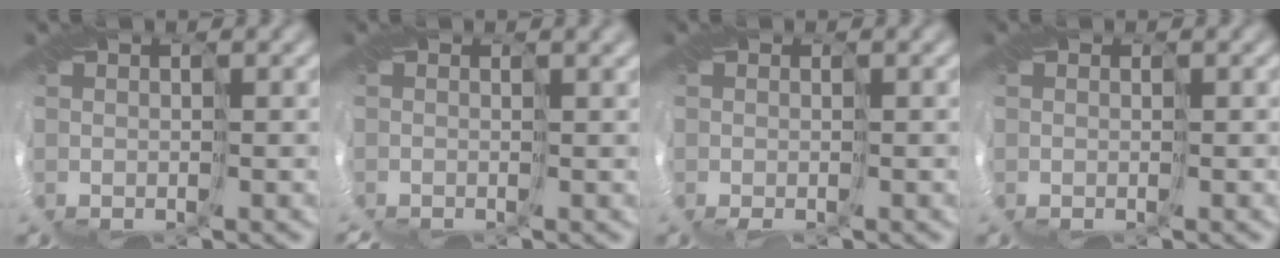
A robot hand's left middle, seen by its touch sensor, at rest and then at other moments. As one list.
[{"total": 1.8, "force": [-1.4, -1.0, -0.5], "torque": [0.009, -0.016, -0.009]}, {"total": 2.5, "force": [-2.1, -0.8, -1.0], "torque": [-0.001, -0.023, -0.016]}, {"total": 1.1, "force": [-0.5, -0.5, -0.8], "torque": [0.000, -0.009, 0.008]}]